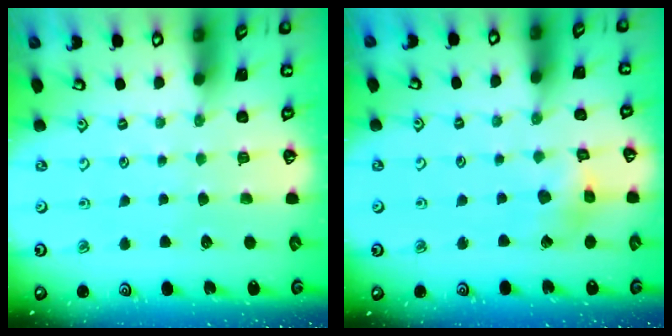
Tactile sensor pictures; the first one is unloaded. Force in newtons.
{"total": 5.2, "press": 5.2, "slide": 0.4}